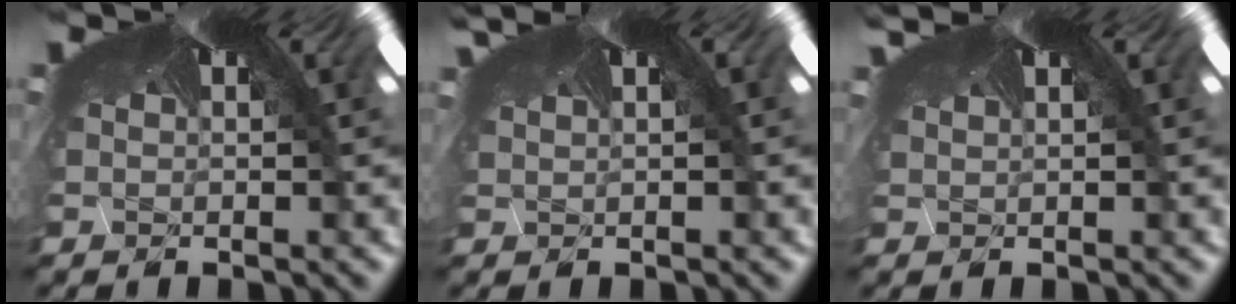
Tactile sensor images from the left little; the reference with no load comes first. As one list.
[{"total": 1.1, "force": [0.8, 0.4, 0.7], "torque": [-0.024, 0.004, 0.011]}, {"total": 1.1, "force": [1.0, 0.3, 0.4], "torque": [-0.018, 0.000, 0.015]}]